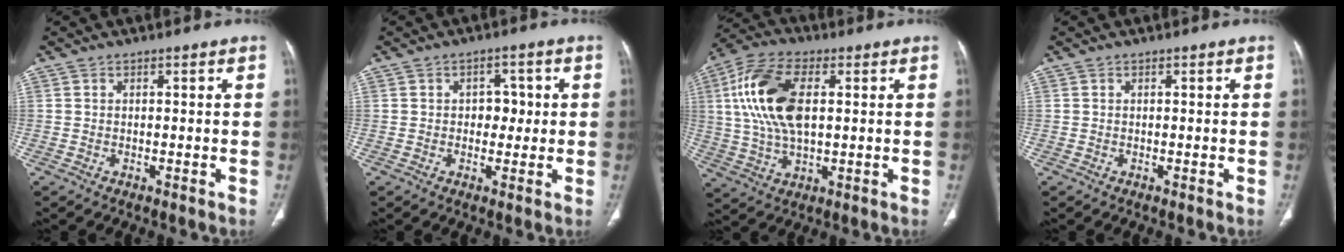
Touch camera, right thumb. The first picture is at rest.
{"total": 4.2, "force": [0.4, 3.1, 2.8], "torque": [-0.011, 0.005, 0.002]}
{"total": 16.0, "force": [3.1, 8.3, 13.3], "torque": [-0.278, 0.011, 0.057]}
{"total": 0.0}